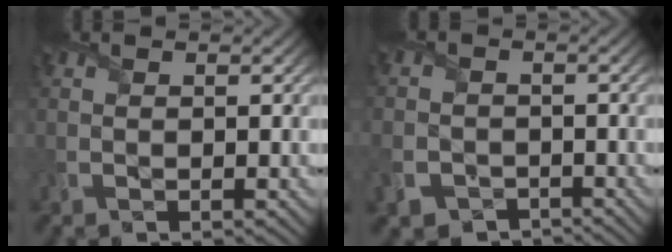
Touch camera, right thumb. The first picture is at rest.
{"total": 4.8, "force": [-2.8, 3.7, 1.4], "torque": [-0.044, -0.017, -0.062]}